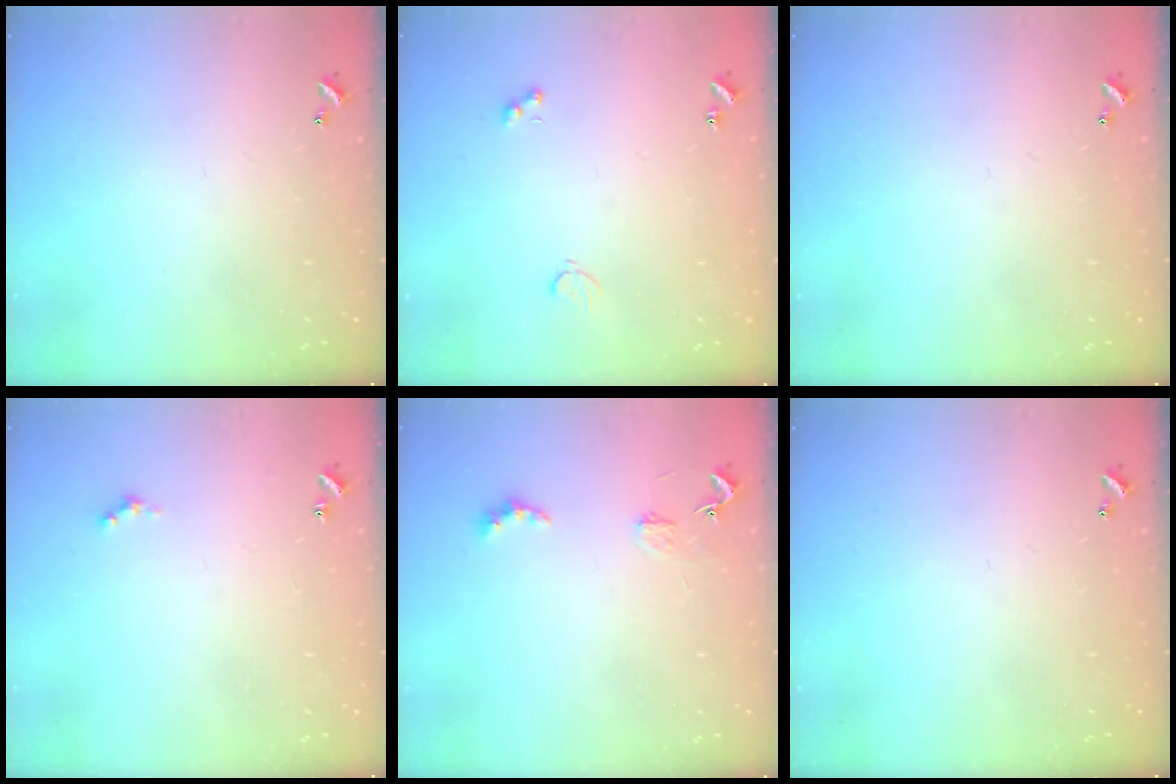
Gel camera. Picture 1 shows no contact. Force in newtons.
{"total": 2.3, "press": 2.1, "slide": 0.8}
{"total": 0.0}
{"total": 1.4, "press": 1.3, "slide": 0.4}
{"total": 2.8, "press": 2.7, "slide": 0.5}
{"total": 0.0}